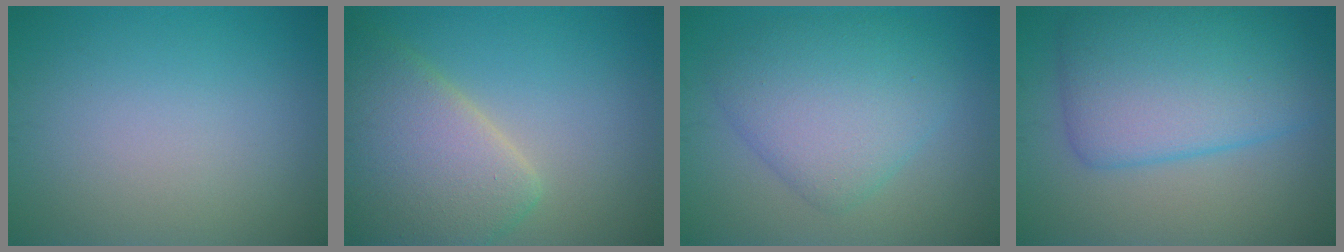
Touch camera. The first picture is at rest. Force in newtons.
{"total": 7.3, "press": 7.3, "slide": 0.6}
{"total": 6.0, "press": 6.0, "slide": 0.1}
{"total": 8.1, "press": 8.1, "slide": 0.2}